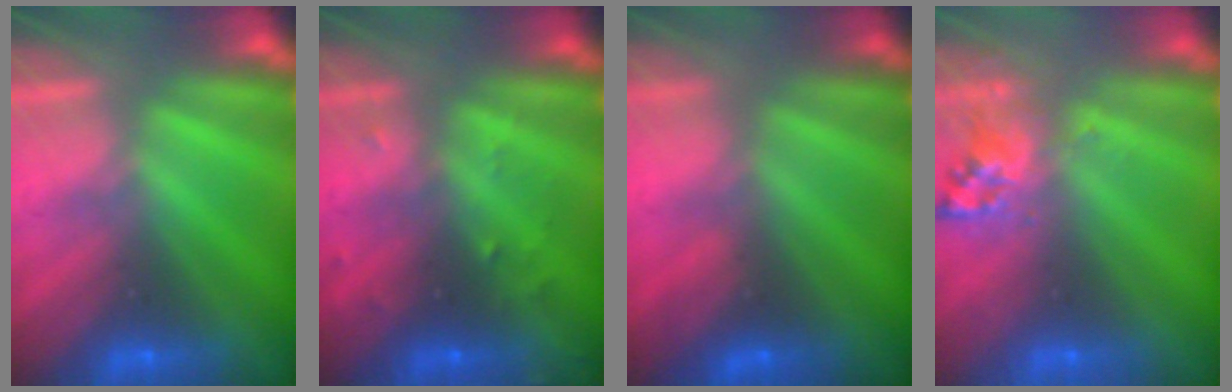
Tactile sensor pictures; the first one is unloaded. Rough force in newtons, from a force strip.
{"total": 3.2}
{"total": 4.4}
{"total": 2.7}